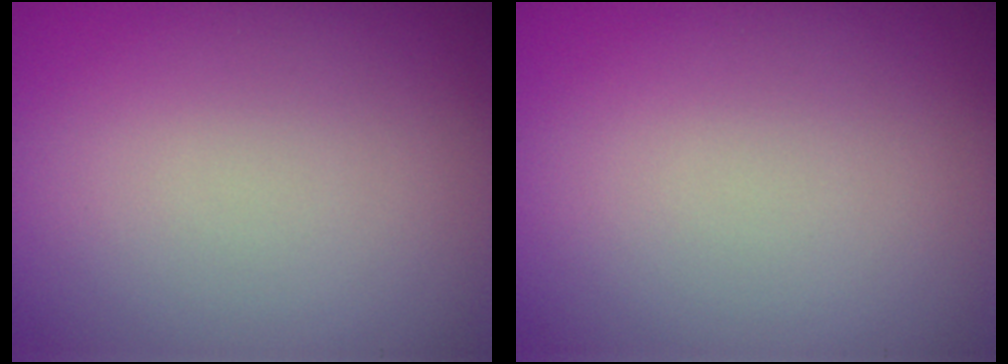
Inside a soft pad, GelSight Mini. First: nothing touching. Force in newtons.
{"total": 0.0}